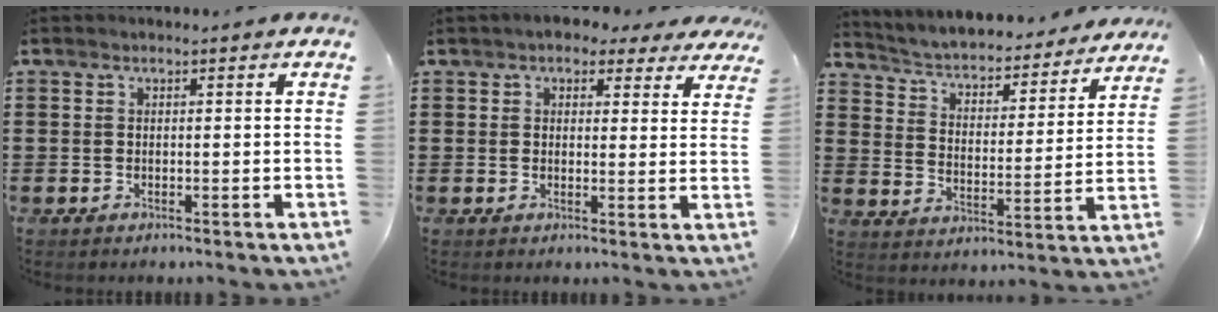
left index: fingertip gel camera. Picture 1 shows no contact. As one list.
[{"total": 3.7, "force": [3.0, 1.5, 1.4], "torque": [-0.030, -0.002, 0.054]}, {"total": 3.6, "force": [3.5, 0.3, 0.8], "torque": [-0.037, -0.036, 0.049]}]